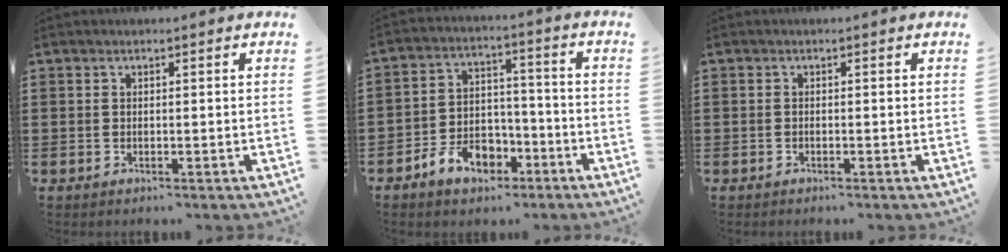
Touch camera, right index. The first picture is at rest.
{"total": 6.7, "force": [-4.2, 4.5, 2.7], "torque": [-0.057, 0.025, -0.078]}
{"total": 0.0}